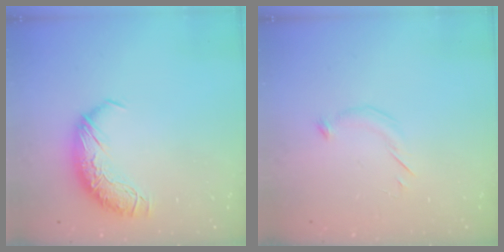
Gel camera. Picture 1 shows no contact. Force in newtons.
{"total": 5.4, "press": 5.4, "slide": 0.4}